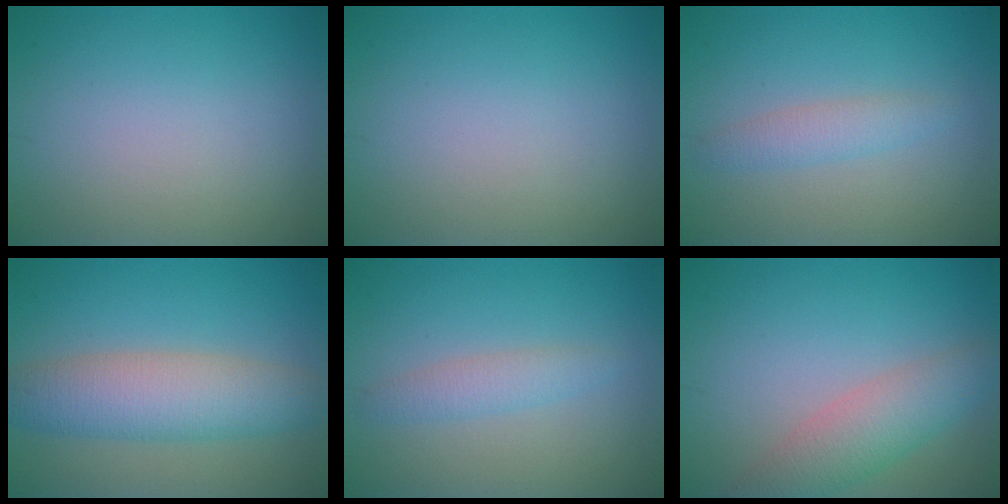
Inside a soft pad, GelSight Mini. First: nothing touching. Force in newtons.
{"total": 0.0}
{"total": 2.0, "press": 2.0, "slide": 0.0}
{"total": 6.3, "press": 6.3, "slide": 0.2}
{"total": 2.0, "press": 2.0, "slide": 0.0}
{"total": 4.3, "press": 4.3, "slide": 0.1}